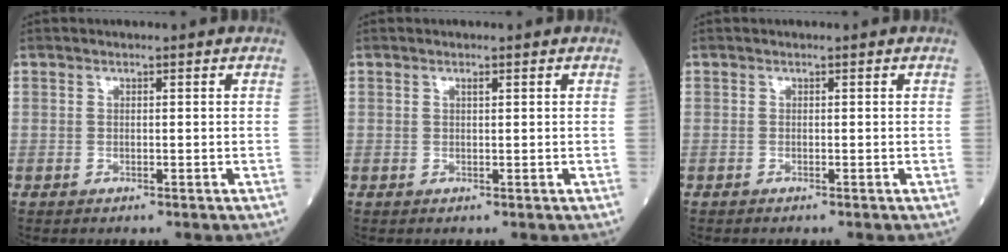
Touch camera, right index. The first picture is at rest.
{"total": 0.6, "force": [0.3, -0.1, 0.5], "torque": [-0.014, -0.002, 0.007]}
{"total": 0.0}